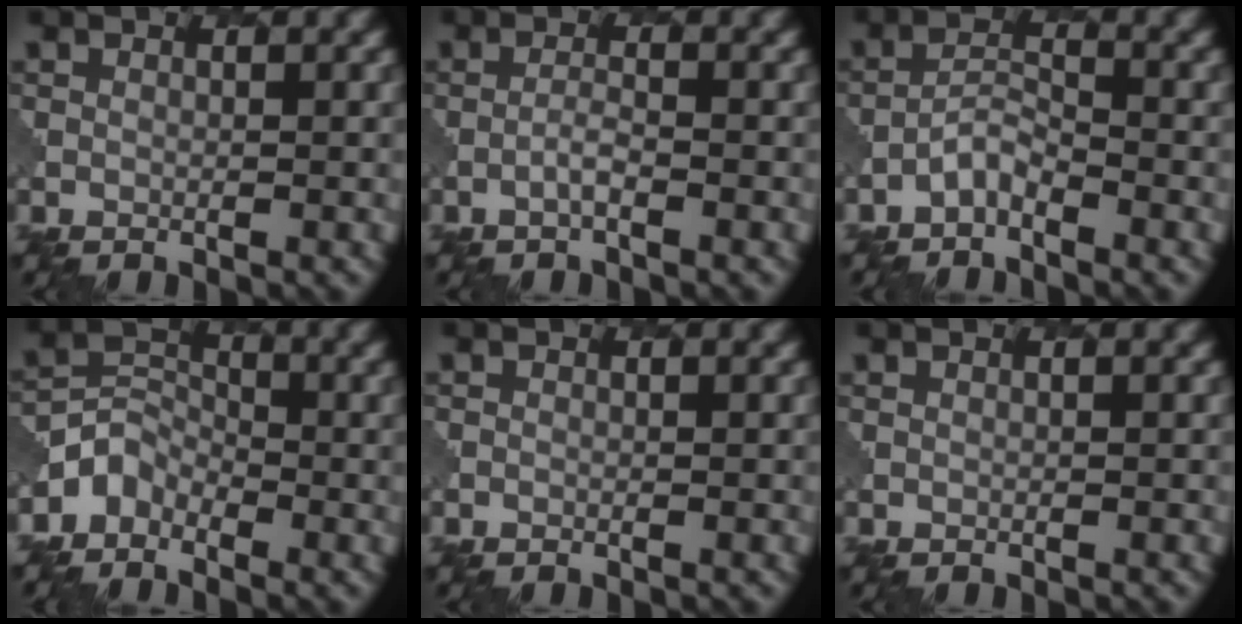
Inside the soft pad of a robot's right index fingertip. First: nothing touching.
{"total": 1.0, "force": [-0.5, 0.0, 0.8], "torque": [-0.015, 0.006, -0.014]}
{"total": 1.7, "force": [-1.4, 0.5, 0.9], "torque": [-0.018, 0.009, -0.032]}
{"total": 2.7, "force": [-1.9, 1.8, 0.4], "torque": [-0.005, 0.007, -0.049]}
{"total": 0.0}
{"total": 0.0}